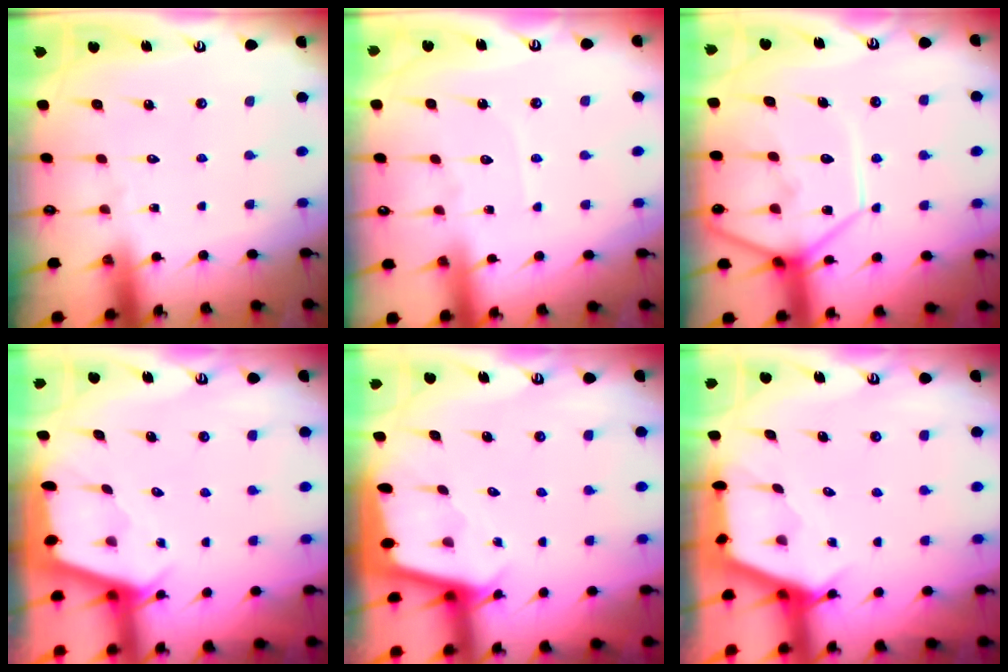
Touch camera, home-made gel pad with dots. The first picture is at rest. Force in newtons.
{"total": 3.5, "press": 3.5, "slide": 0.4}
{"total": 14.6, "press": 14.5, "slide": 1.5}
{"total": 2.2, "press": 2.2, "slide": 0.3}
{"total": 1.9, "press": 1.9, "slide": 0.1}
{"total": 2.7, "press": 2.7, "slide": 0.4}